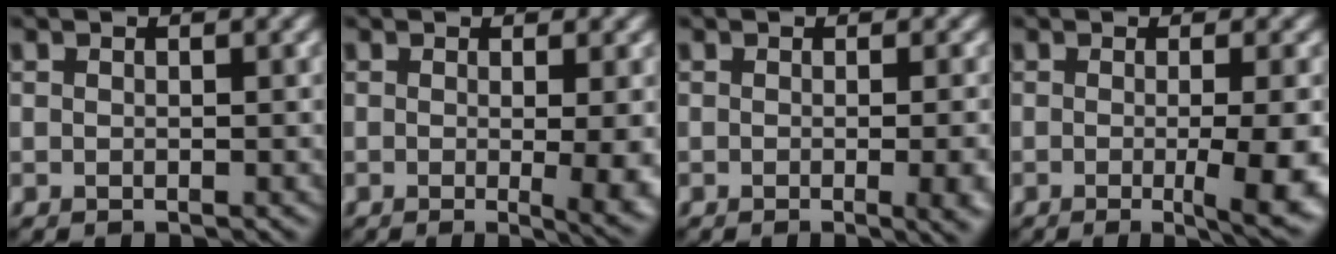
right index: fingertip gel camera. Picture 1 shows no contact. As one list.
[{"total": 5.7, "force": [-0.6, 1.8, 5.4], "torque": [-0.053, -0.011, -0.004]}, {"total": 6.7, "force": [-1.1, 3.0, 5.8], "torque": [-0.029, 0.000, -0.008]}, {"total": 7.5, "force": [-1.3, 2.0, 7.1], "torque": [-0.084, -0.018, -0.011]}]